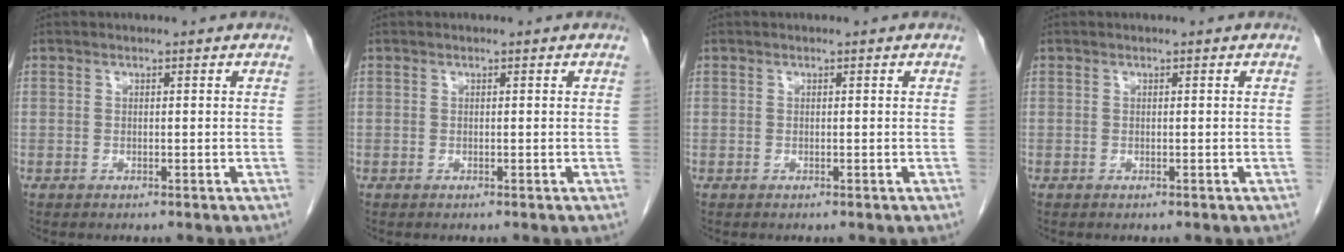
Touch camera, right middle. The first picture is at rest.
{"total": 0.0}
{"total": 0.0}
{"total": 0.0}